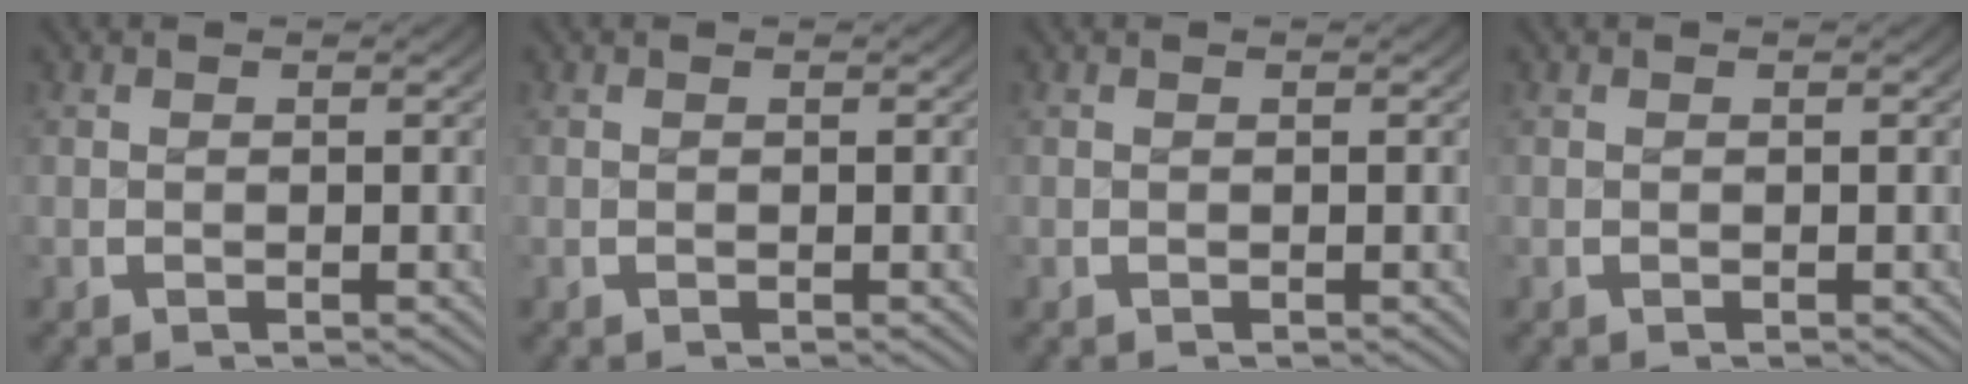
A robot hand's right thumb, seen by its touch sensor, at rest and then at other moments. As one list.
[{"total": 0.0}, {"total": 0.0}, {"total": 0.0}]